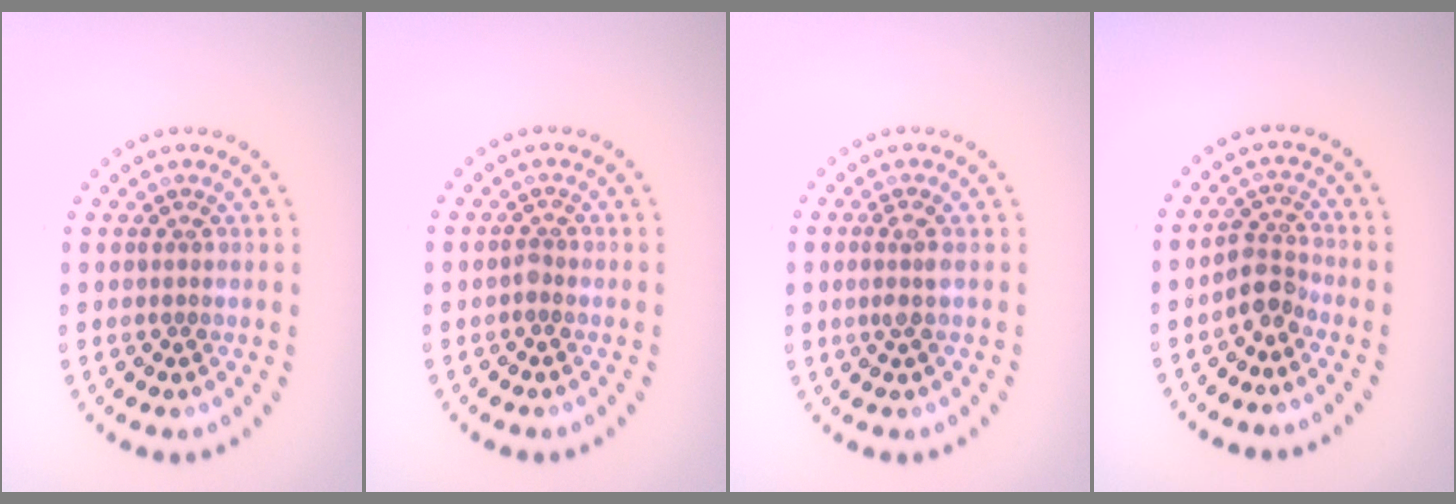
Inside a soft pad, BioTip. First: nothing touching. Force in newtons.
{"total": 0.6, "press": 0.5, "slide": 0.3}
{"total": 1.3, "press": 1.0, "slide": 0.7}
{"total": 2.4, "press": 1.8, "slide": 1.5}